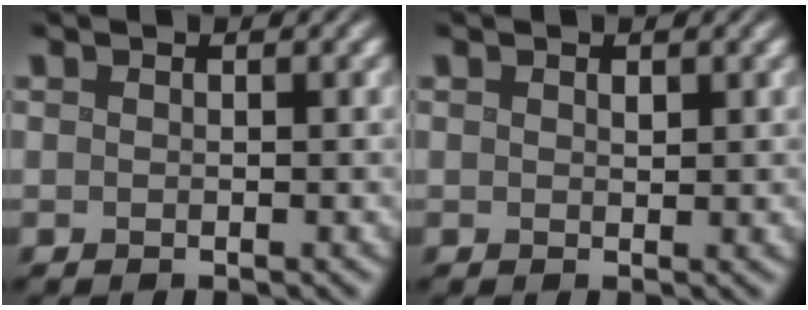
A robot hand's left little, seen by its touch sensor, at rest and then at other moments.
{"total": 0.6, "force": [0.3, 0.3, 0.4], "torque": [-0.004, -0.001, 0.006]}